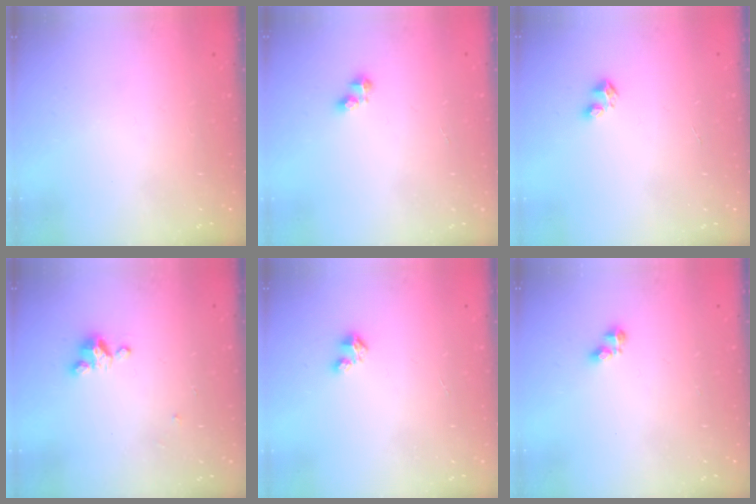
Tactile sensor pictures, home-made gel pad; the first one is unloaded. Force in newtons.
{"total": 2.4, "press": 2.4, "slide": 0.3}
{"total": 3.0, "press": 2.9, "slide": 0.2}
{"total": 2.9, "press": 2.9, "slide": 0.3}
{"total": 1.6, "press": 1.6, "slide": 0.2}
{"total": 3.5, "press": 3.4, "slide": 0.6}